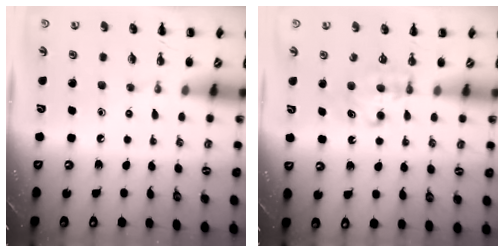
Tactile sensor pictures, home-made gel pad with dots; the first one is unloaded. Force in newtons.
{"total": 5.3, "press": 5.1, "slide": 1.4}